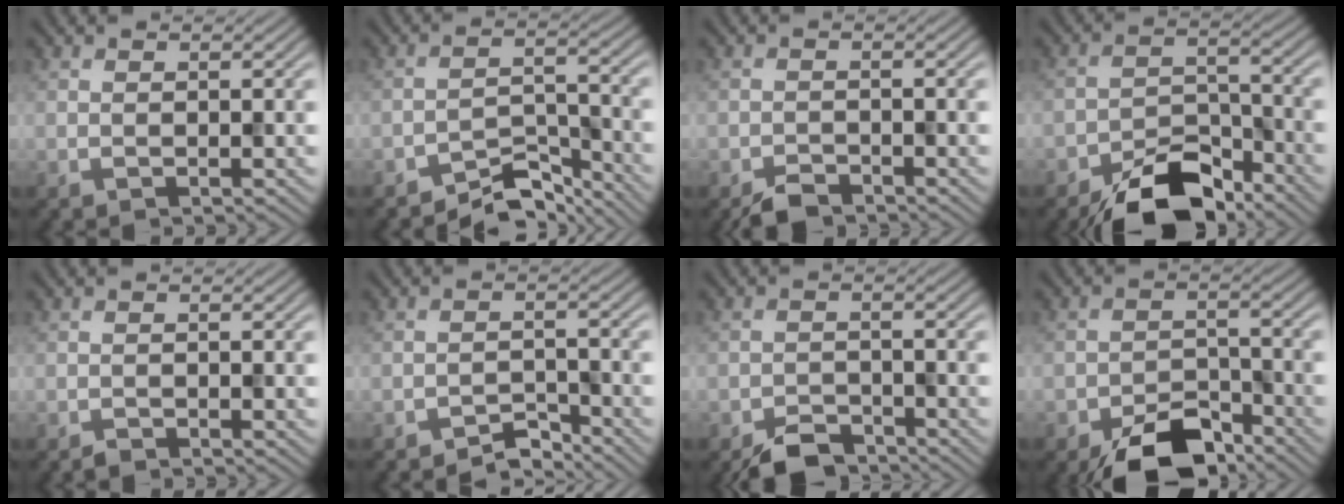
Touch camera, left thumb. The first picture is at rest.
{"total": 5.6, "force": [-5.1, 1.5, 1.7], "torque": [-0.022, 0.005, -0.093]}
{"total": 2.4, "force": [-2.2, 0.8, 0.7], "torque": [-0.009, 0.001, -0.042]}
{"total": 9.1, "force": [-7.0, 3.7, 4.3], "torque": [-0.062, 0.000, -0.136]}
{"total": 0.7, "force": [-0.7, 0.1, 0.0], "torque": [0.002, 0.005, -0.013]}
{"total": 2.8, "force": [-2.8, 0.5, 0.4], "torque": [0.000, 0.006, -0.054]}
{"total": 4.2, "force": [-3.7, 1.6, 1.2], "torque": [-0.018, -0.002, -0.069]}
{"total": 7.6, "force": [-5.8, 3.3, 3.6], "torque": [-0.051, -0.005, -0.107]}